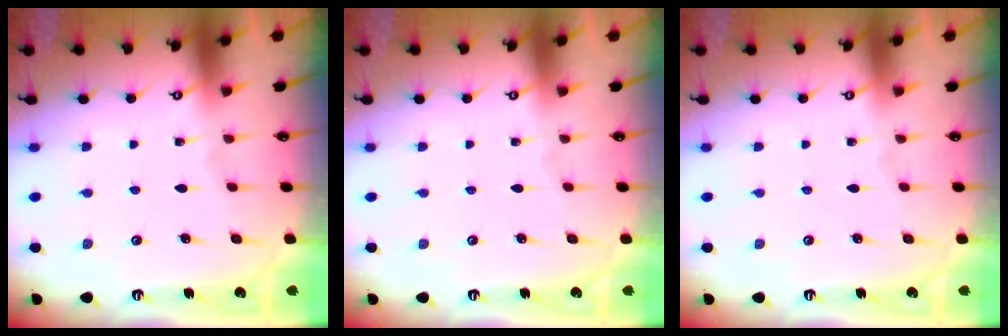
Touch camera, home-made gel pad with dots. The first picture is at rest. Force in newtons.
{"total": 0.0}
{"total": 0.0}